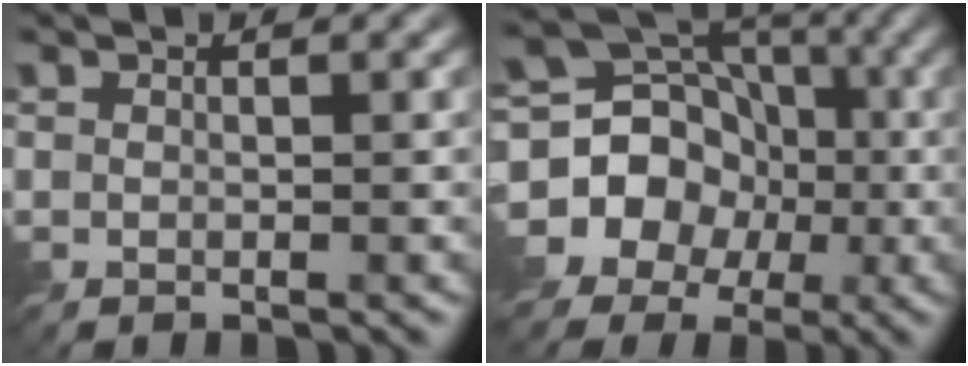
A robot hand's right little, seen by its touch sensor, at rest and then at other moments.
{"total": 15.4, "force": [-4.4, 13.6, 5.7], "torque": [-0.129, 0.020, -0.107]}